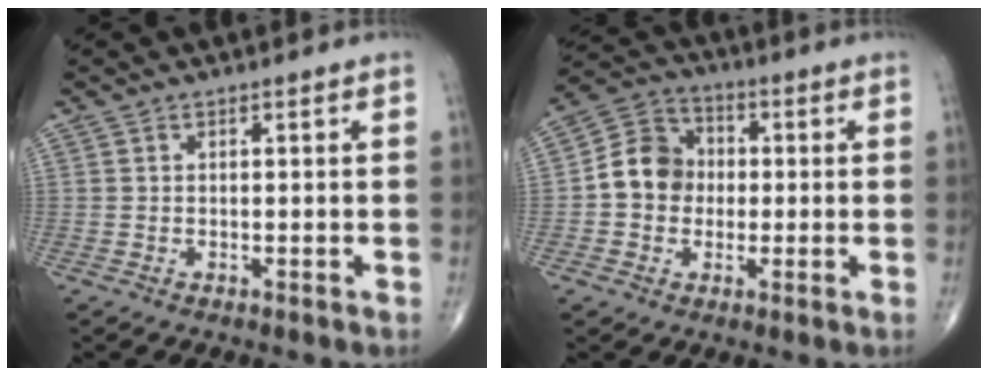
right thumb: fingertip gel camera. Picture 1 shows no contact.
{"total": 9.3, "force": [-0.4, 8.1, 4.5], "torque": [-0.057, 0.030, -0.020]}